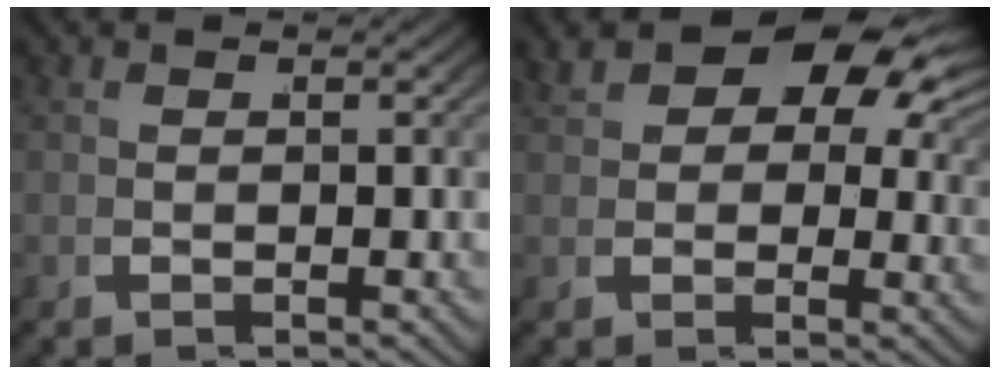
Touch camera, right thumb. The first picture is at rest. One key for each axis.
{"total": 7.6, "fx": 3.2, "fy": 4.4, "fz": 5.4, "tx": -0.089, "ty": 0.000, "tz": 0.054}